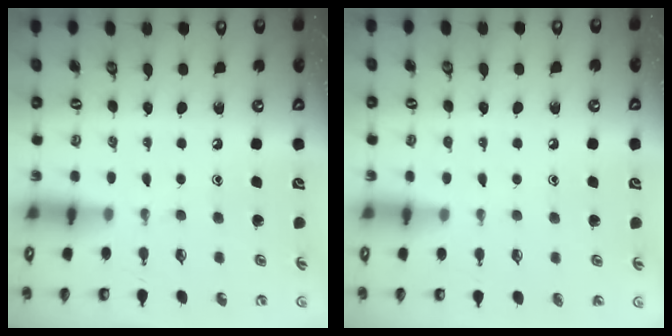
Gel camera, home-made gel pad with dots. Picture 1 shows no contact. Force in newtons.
{"total": 2.9, "press": 2.8, "slide": 0.3}